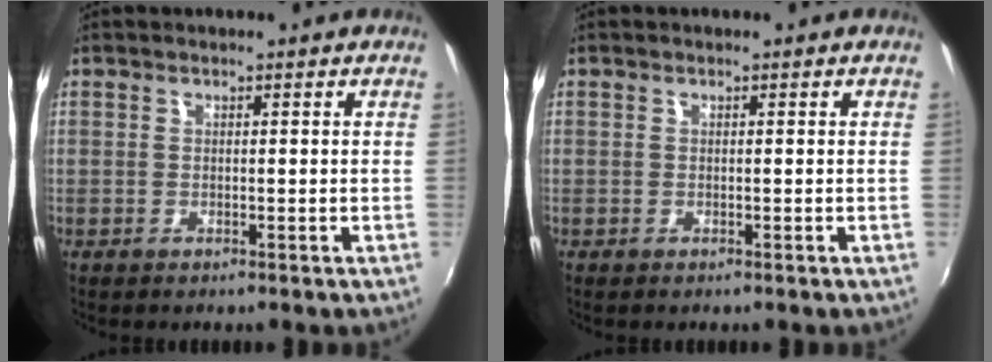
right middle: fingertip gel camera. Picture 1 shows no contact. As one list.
[{"total": 0.0}]